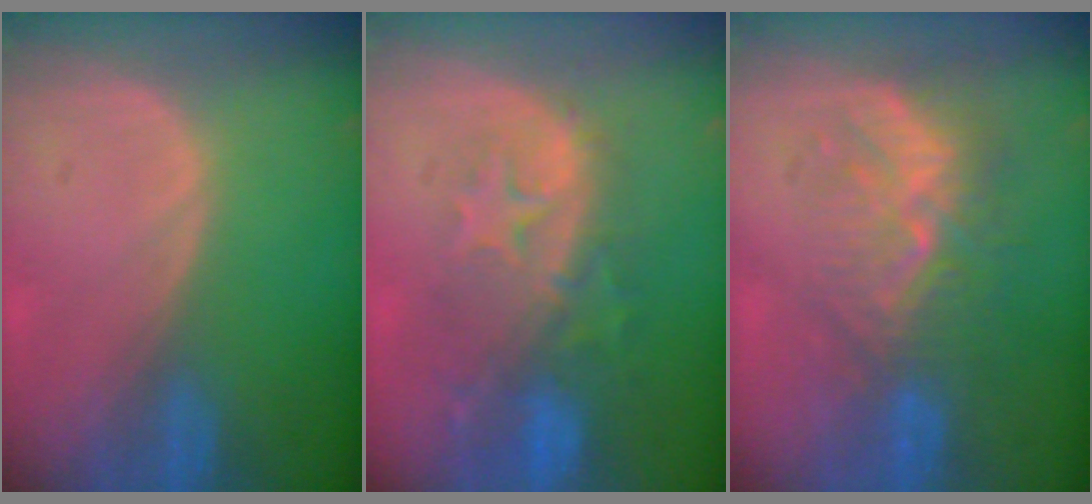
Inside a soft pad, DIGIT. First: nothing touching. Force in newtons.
{"total": 10.1, "press": 8.8, "slide": 4.9}
{"total": 8.7, "press": 8.2, "slide": 3.2}